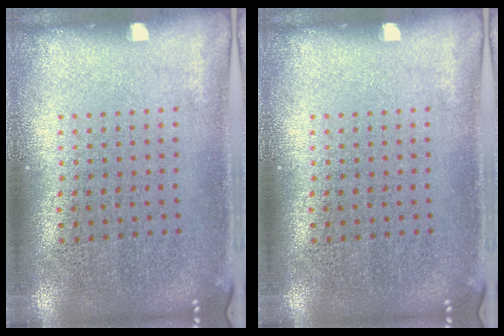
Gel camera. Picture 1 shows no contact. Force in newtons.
{"total": 0.0}